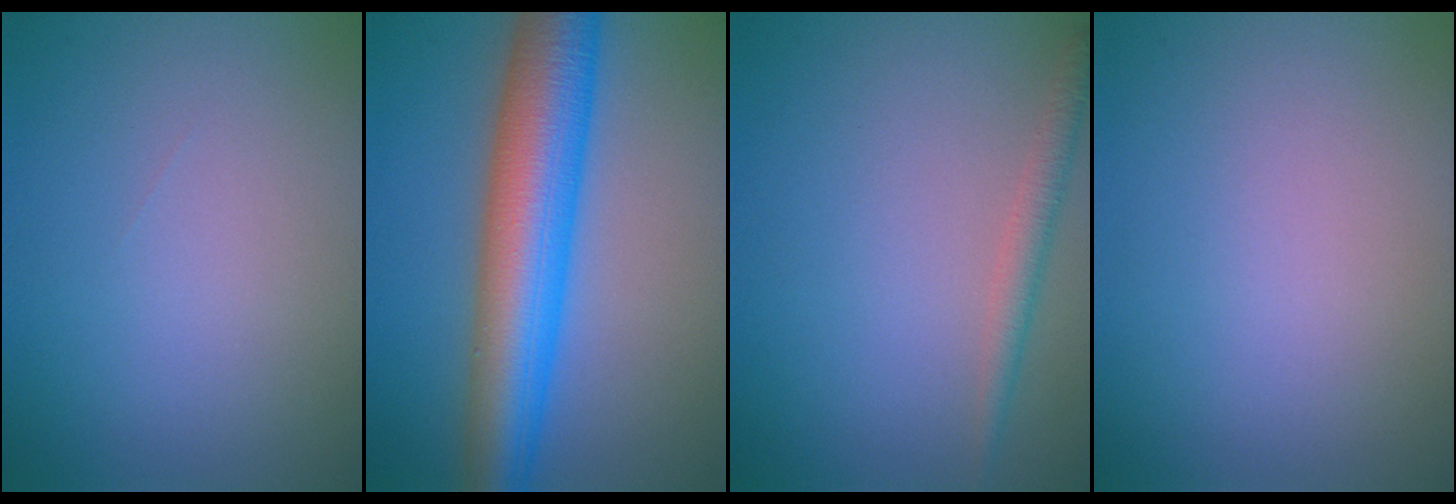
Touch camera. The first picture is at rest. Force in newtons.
{"total": 9.6, "press": 9.6, "slide": 0.3}
{"total": 1.9, "press": 1.9, "slide": 0.0}
{"total": 0.0}